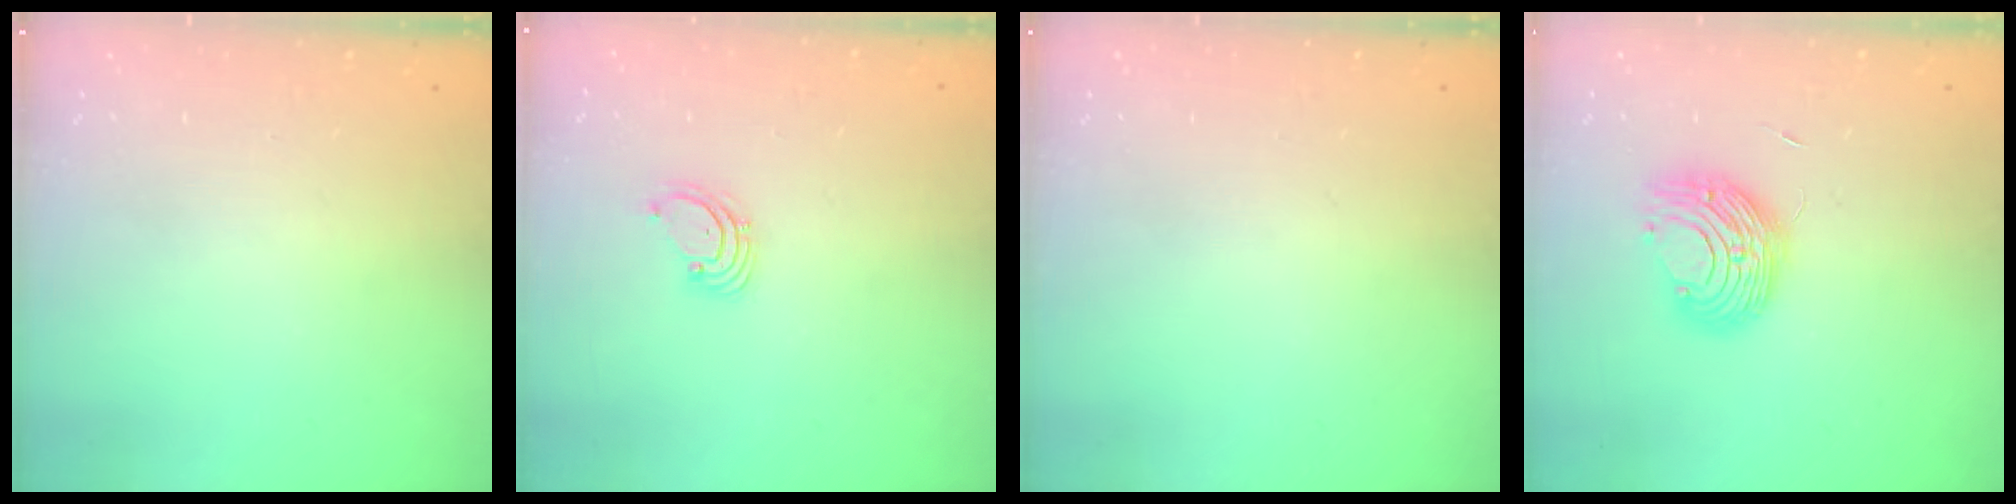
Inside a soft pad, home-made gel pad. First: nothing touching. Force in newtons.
{"total": 1.6, "press": 1.6, "slide": 0.1}
{"total": 0.0}
{"total": 9.4, "press": 9.4, "slide": 0.3}